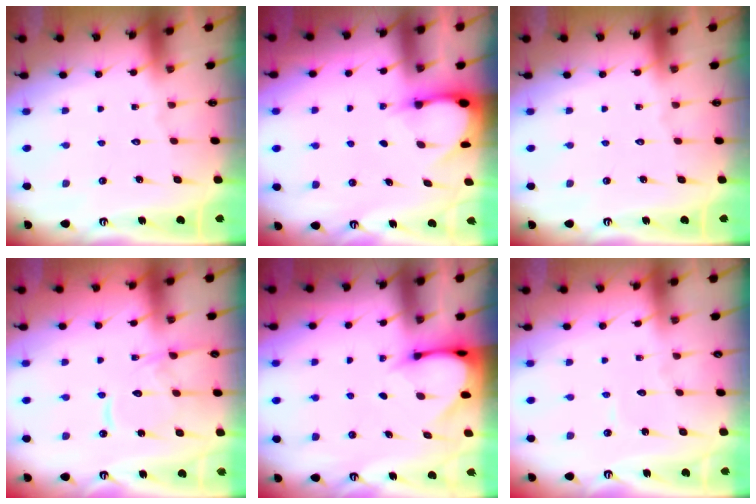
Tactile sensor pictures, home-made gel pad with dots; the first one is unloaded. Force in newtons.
{"total": 3.1, "press": 3.1, "slide": 0.4}
{"total": 0.0}
{"total": 12.9, "press": 12.8, "slide": 1.3}
{"total": 3.3, "press": 3.3, "slide": 0.2}
{"total": 3.7, "press": 3.7, "slide": 0.3}